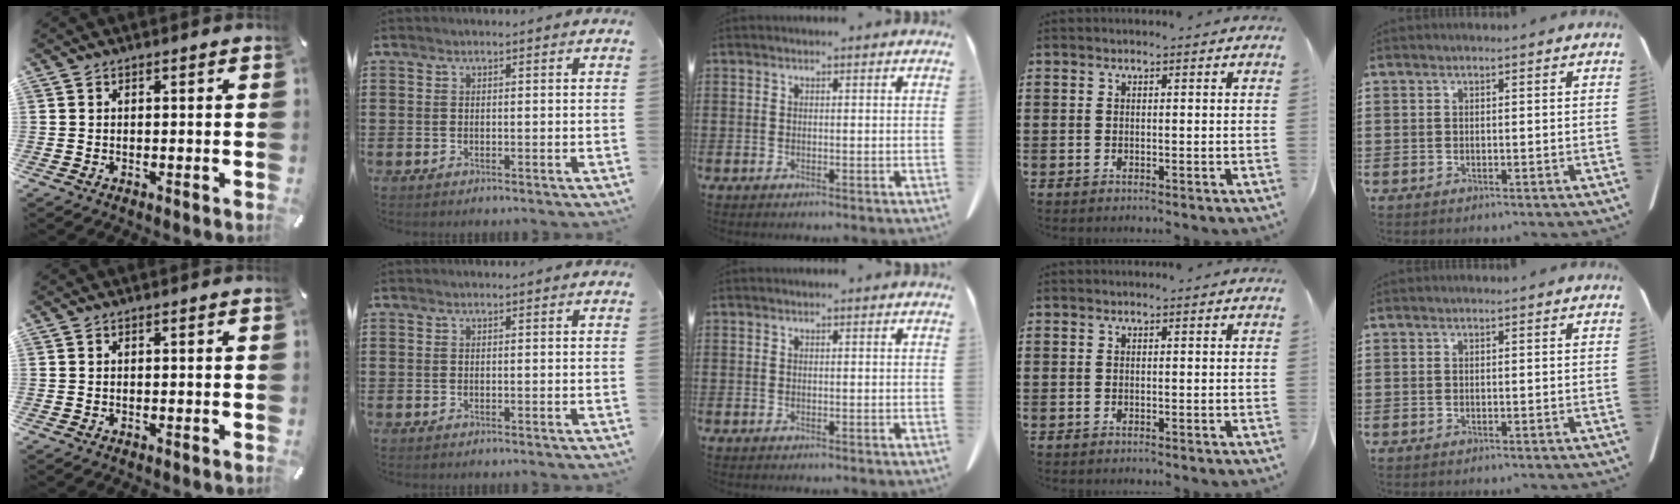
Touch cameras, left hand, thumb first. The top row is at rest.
{}